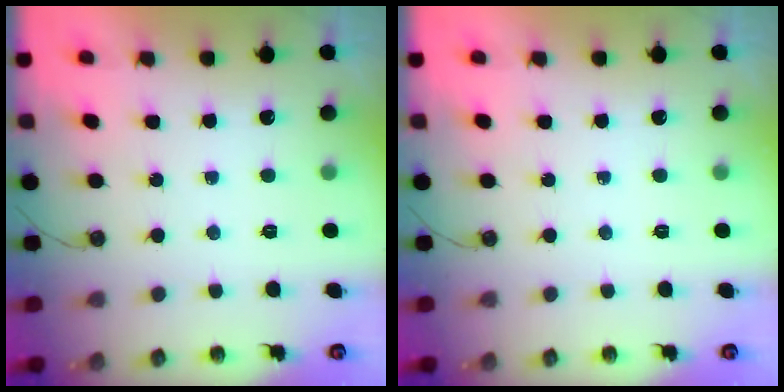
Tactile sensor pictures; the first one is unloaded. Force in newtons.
{"total": 0.0}